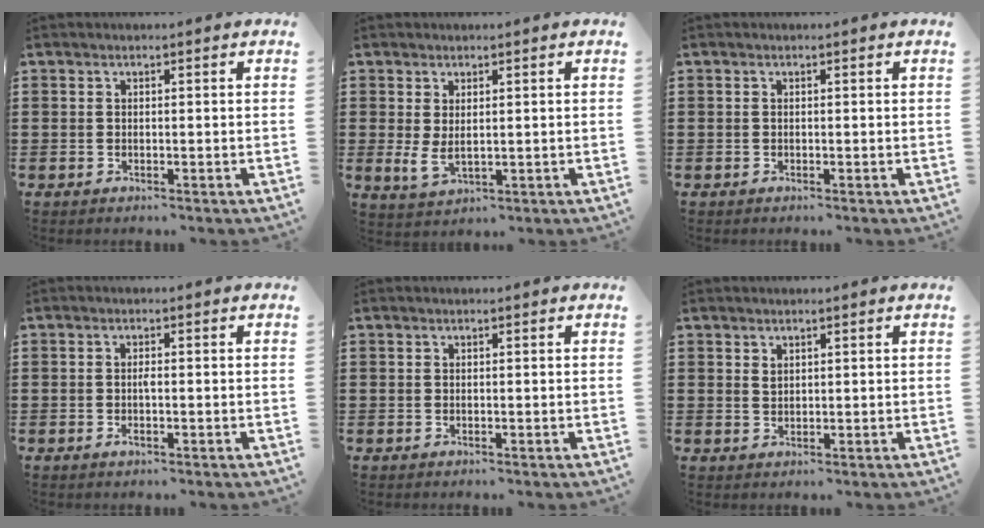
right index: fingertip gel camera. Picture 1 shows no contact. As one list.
[{"total": 3.2, "force": [0.7, 1.6, 2.7], "torque": [-0.068, -0.003, 0.010]}, {"total": 0.0}, {"total": 1.3, "force": [-0.3, 0.5, 1.2], "torque": [-0.032, -0.002, -0.008]}, {"total": 0.0}, {"total": 1.2, "force": [0.8, 0.7, 0.5], "torque": [-0.012, 0.003, 0.015]}]